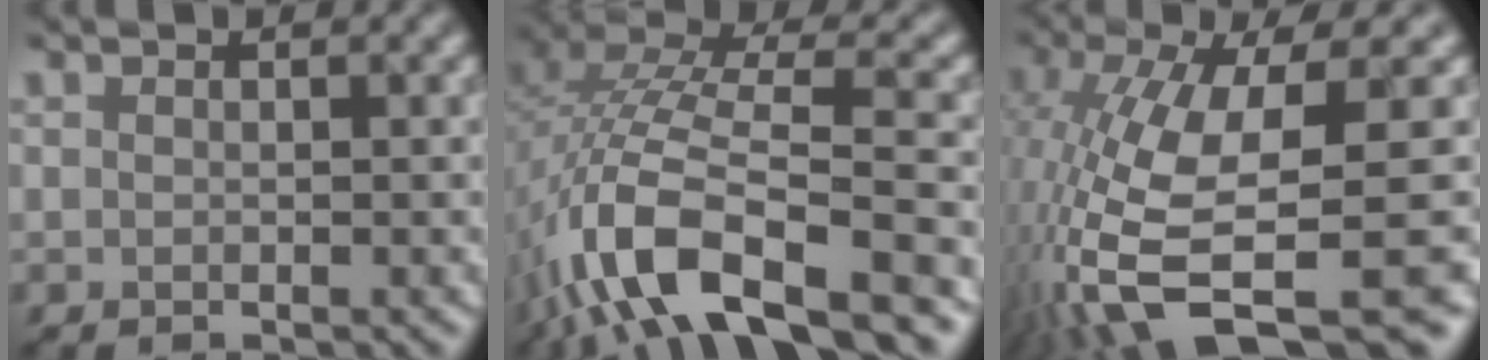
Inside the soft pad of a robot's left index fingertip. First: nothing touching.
{"total": 12.0, "force": [-6.6, 3.9, 9.3], "torque": [-0.198, 0.010, -0.105]}
{"total": 12.1, "force": [-5.0, 3.2, 10.5], "torque": [-0.226, -0.025, -0.059]}